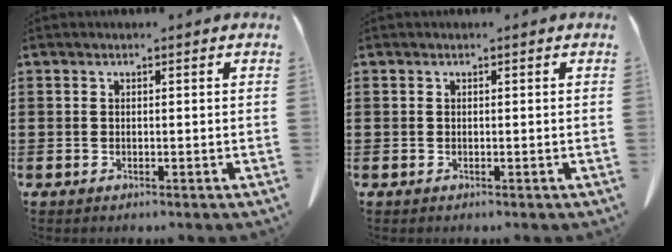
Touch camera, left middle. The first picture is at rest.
{"total": 0.0}